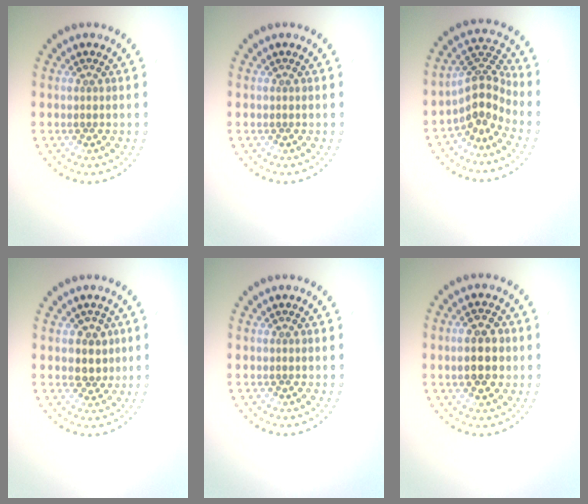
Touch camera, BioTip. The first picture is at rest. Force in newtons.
{"total": 0.0}
{"total": 3.9, "press": 2.9, "slide": 2.6}
{"total": 2.3, "press": 2.2, "slide": 0.9}
{"total": 0.0}
{"total": 4.5, "press": 4.5, "slide": 0.2}